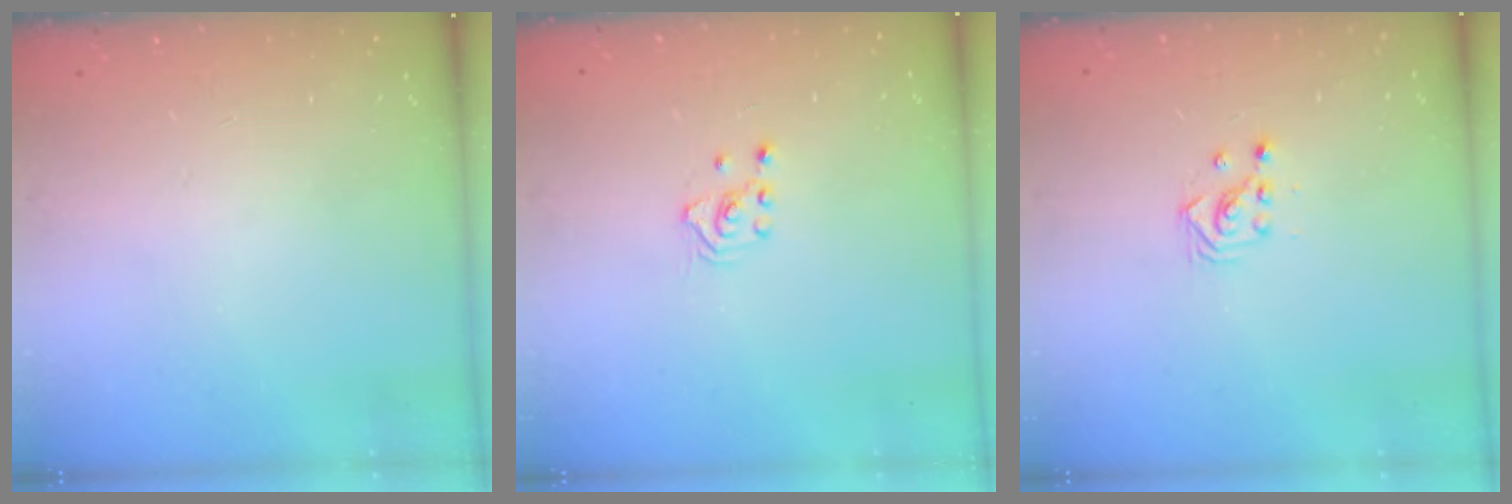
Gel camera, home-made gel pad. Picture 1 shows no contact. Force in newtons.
{"total": 2.0, "press": 2.0, "slide": 0.3}
{"total": 2.9, "press": 2.9, "slide": 0.3}